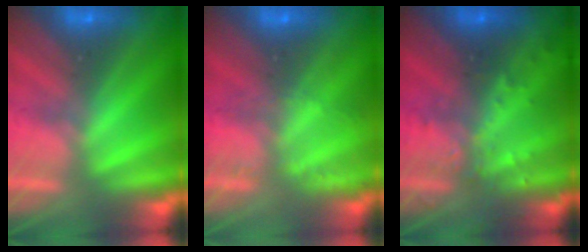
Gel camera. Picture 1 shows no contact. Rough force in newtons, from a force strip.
{"total": 2.1}
{"total": 3.3}